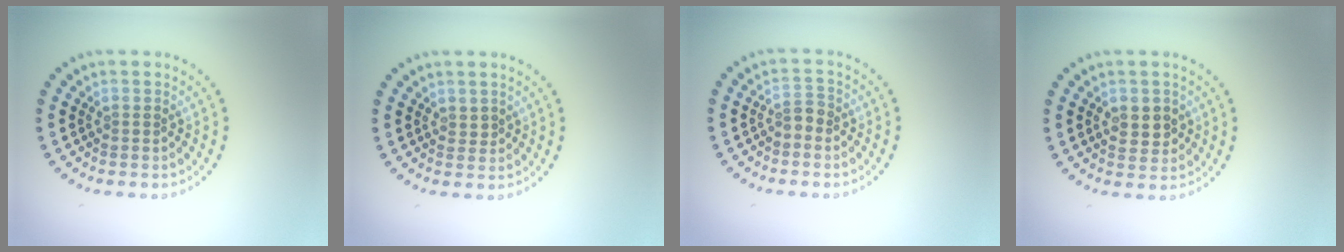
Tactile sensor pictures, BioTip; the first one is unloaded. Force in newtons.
{"total": 0.6, "press": 0.3, "slide": 0.5}
{"total": 1.4, "press": 1.2, "slide": 0.6}
{"total": 2.5, "press": 2.4, "slide": 0.5}